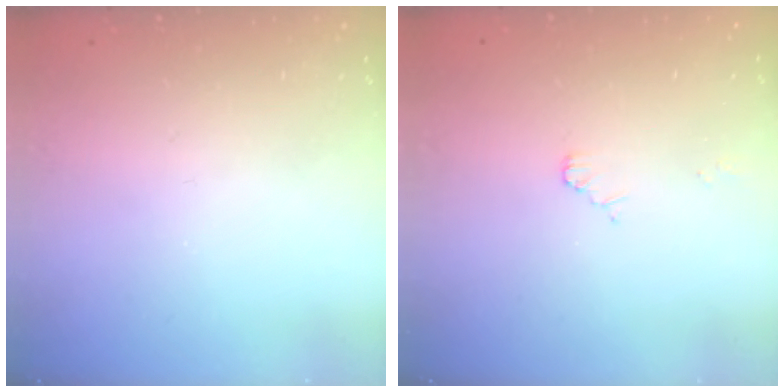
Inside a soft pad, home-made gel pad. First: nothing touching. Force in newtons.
{"total": 2.0, "press": 1.9, "slide": 0.3}